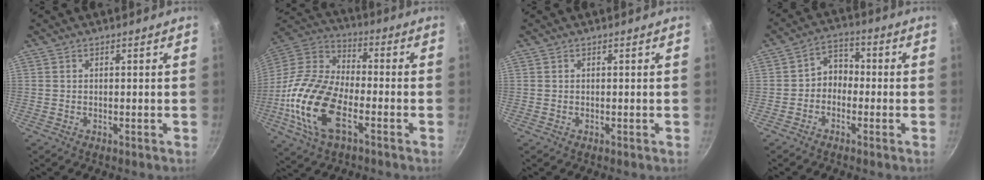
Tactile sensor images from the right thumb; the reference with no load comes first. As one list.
[{"total": 19.7, "force": [-6.4, 10.3, 15.5], "torque": [-0.301, 0.033, -0.141]}, {"total": 0.0}, {"total": 5.2, "force": [-1.3, 4.2, 2.8], "torque": [-0.012, 0.029, -0.035]}]